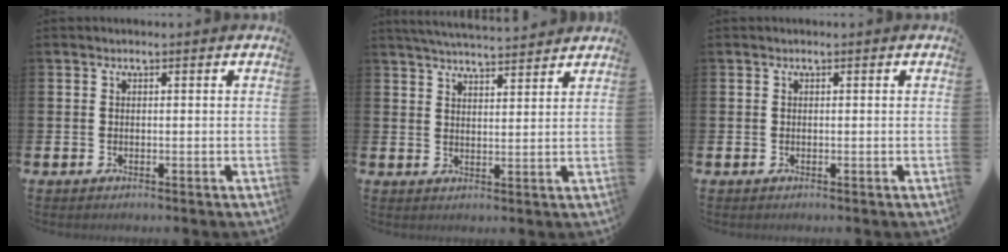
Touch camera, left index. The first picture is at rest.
{"total": 4.8, "force": [4.8, 0.1, 0.5], "torque": [-0.018, -0.026, 0.086]}
{"total": 0.0}